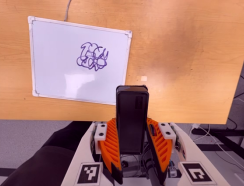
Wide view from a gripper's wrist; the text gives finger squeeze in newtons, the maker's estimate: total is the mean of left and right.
{"total": 4.2, "left": 2.7, "right": 5.7}